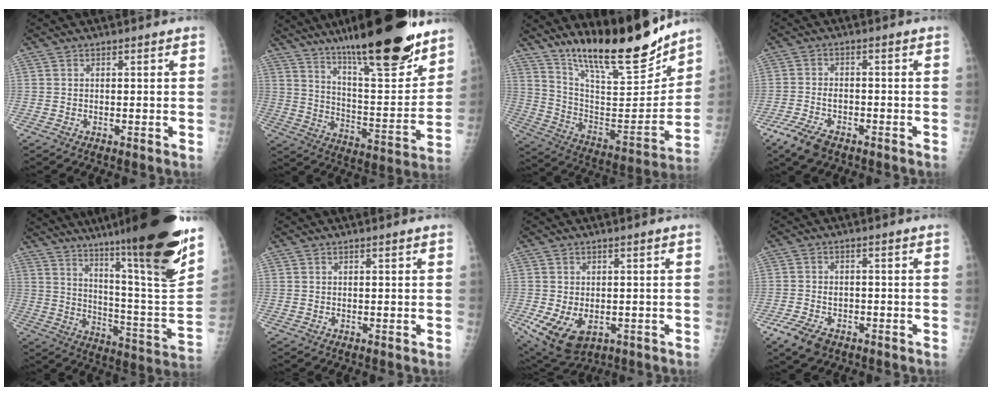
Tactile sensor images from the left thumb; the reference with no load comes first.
{"total": 26.1, "force": [18.7, 5.3, 17.4], "torque": [-0.244, -0.084, 0.303]}
{"total": 21.9, "force": [17.9, 4.4, 11.7], "torque": [-0.152, -0.108, 0.306]}
{"total": 6.7, "force": [-4.5, 3.2, 3.9], "torque": [-0.087, 0.009, -0.082]}
{"total": 30.4, "force": [20.8, 2.8, 22.0], "torque": [-0.304, -0.103, 0.308]}
{"total": 0.0}
{"total": 9.6, "force": [-3.2, 6.2, 6.6], "torque": [-0.119, -0.002, -0.037]}
{"total": 6.6, "force": [-4.0, 3.9, 3.4], "torque": [-0.070, 0.009, -0.068]}